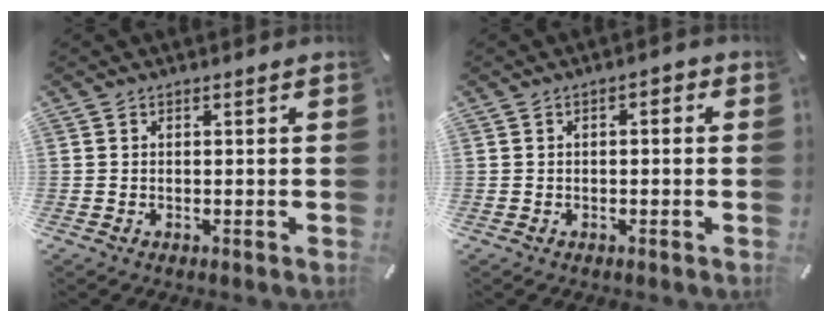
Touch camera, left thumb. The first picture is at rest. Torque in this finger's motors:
{"motor_torque": [-0.19, 0.05, 0.01, 0.06, -0.01]}